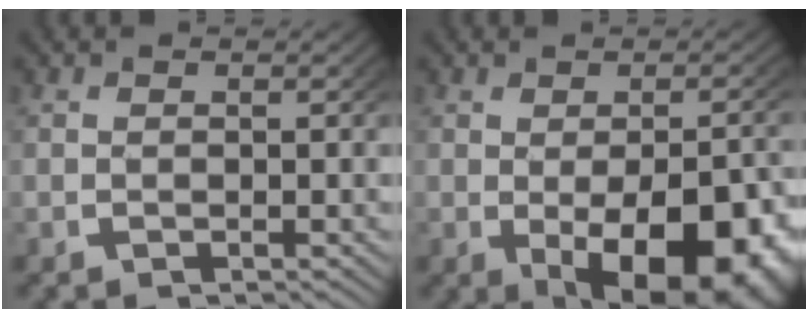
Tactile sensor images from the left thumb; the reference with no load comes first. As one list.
[{"total": 12.0, "force": [-3.3, 6.6, 9.4], "torque": [-0.147, -0.048, -0.018]}]